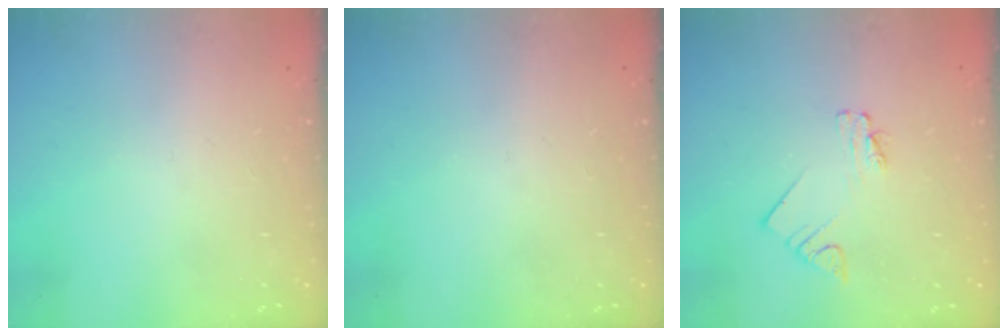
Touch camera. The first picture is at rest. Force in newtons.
{"total": 0.0}
{"total": 2.0, "press": 2.0, "slide": 0.3}